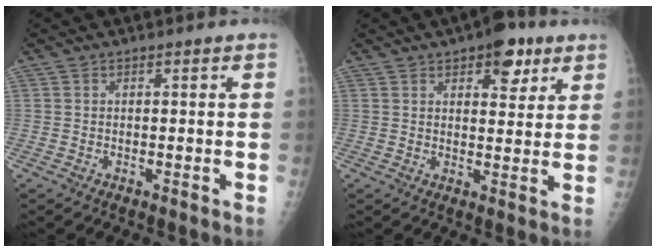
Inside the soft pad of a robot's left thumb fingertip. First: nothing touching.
{"total": 8.1, "force": [4.6, 4.0, 5.4], "torque": [-0.041, -0.017, 0.058]}